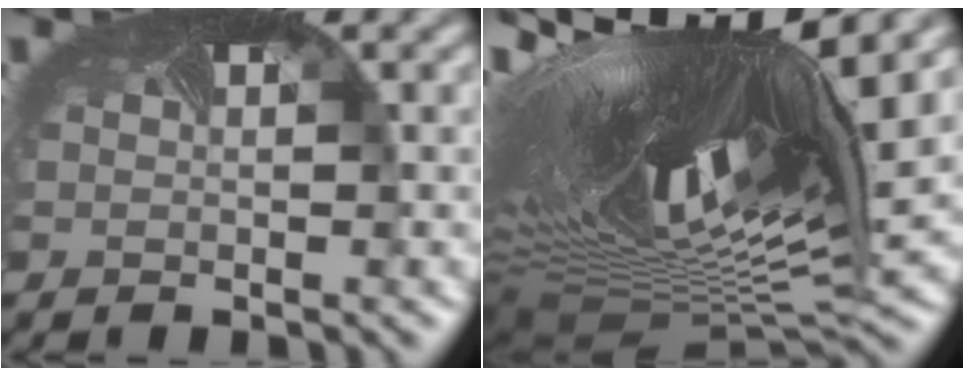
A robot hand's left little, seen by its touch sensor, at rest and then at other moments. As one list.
[{"total": 18.4, "force": [5.4, 7.4, 15.9], "torque": [-0.307, 0.018, 0.091]}]